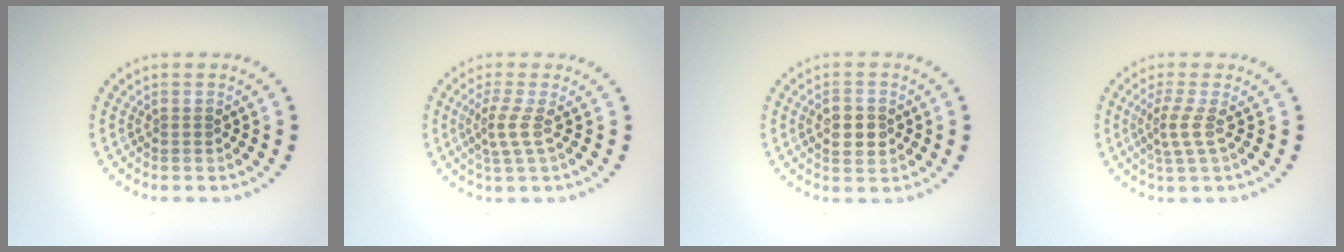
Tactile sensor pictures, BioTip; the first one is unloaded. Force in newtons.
{"total": 2.2, "press": 1.5, "slide": 1.6}
{"total": 2.9, "press": 2.9, "slide": 0.1}
{"total": 2.2, "press": 1.5, "slide": 1.6}